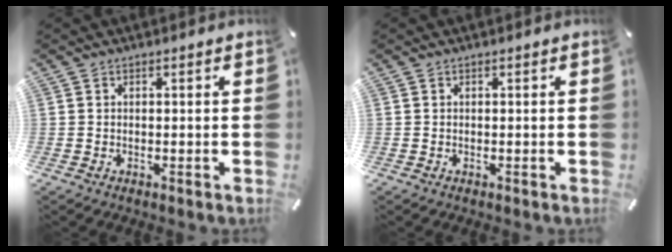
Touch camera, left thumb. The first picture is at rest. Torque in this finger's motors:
{"motor_torque": [-0.02, 0.02, -0.01, 0.01, 0.00]}